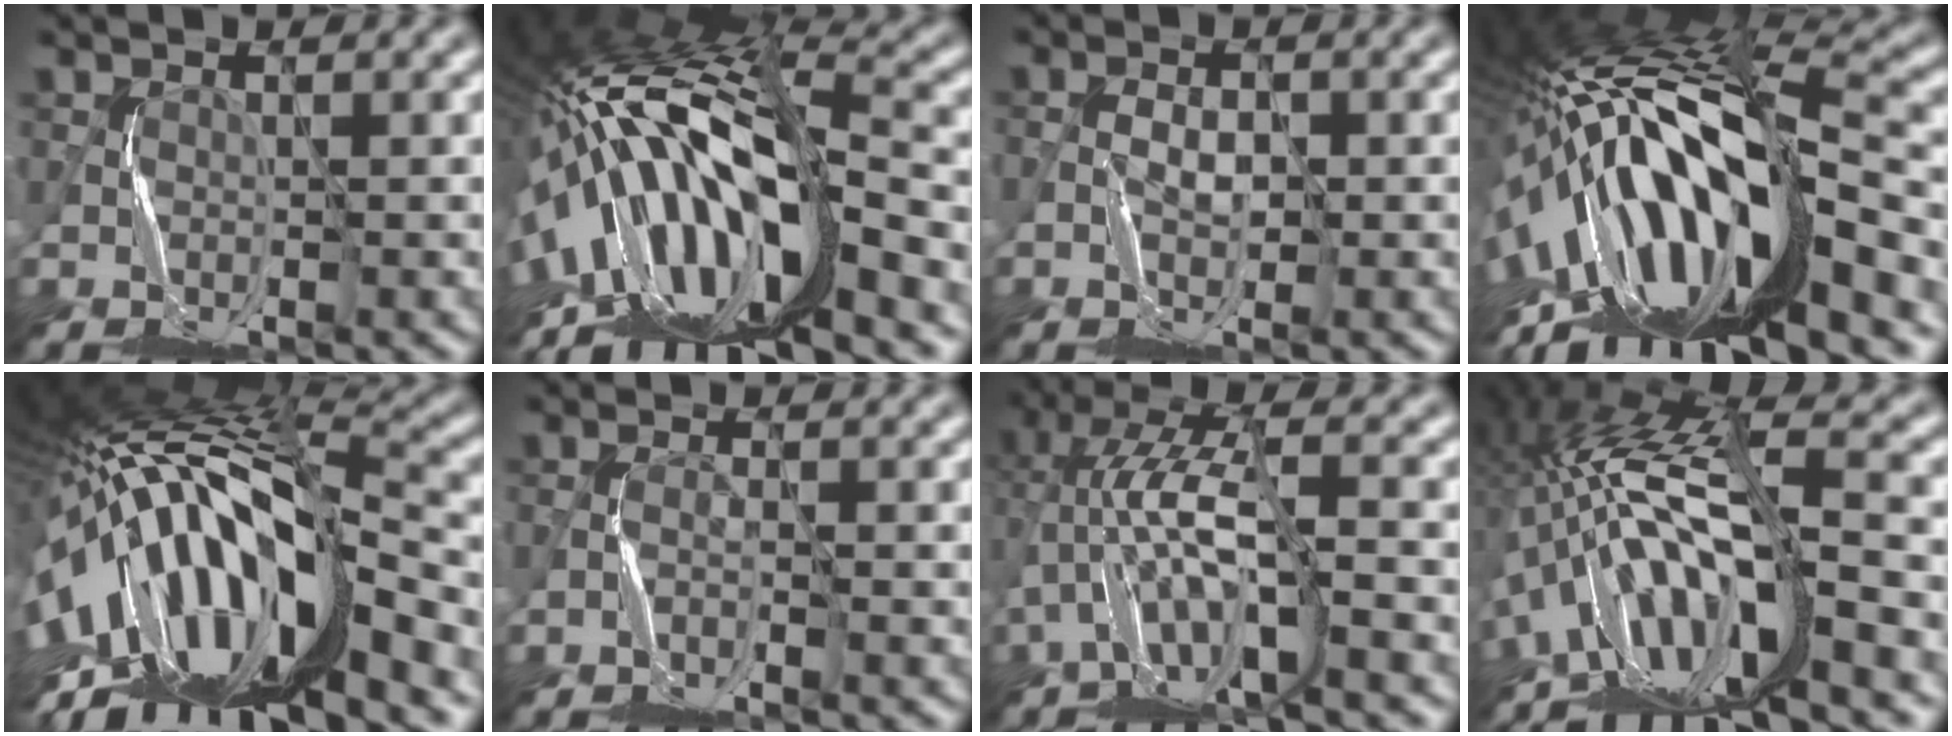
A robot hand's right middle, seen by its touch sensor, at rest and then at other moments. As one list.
[{"total": 15.2, "force": [-5.0, 5.9, 13.1], "torque": [-0.221, 0.025, -0.088]}, {"total": 1.9, "force": [-0.4, 0.9, 1.6], "torque": [-0.032, 0.005, -0.012]}, {"total": 16.8, "force": [-4.4, 5.7, 15.2], "torque": [-0.265, 0.038, -0.082]}, {"total": 18.0, "force": [-3.9, 7.3, 16.0], "torque": [-0.295, 0.011, -0.065]}, {"total": 1.1, "force": [-0.7, 0.1, 0.9], "torque": [-0.018, 0.005, -0.018]}, {"total": 8.6, "force": [-1.6, 2.9, 8.0], "torque": [-0.164, 0.024, -0.043]}, {"total": 13.6, "force": [-5.8, 3.7, 11.8], "torque": [-0.213, 0.022, -0.101]}]